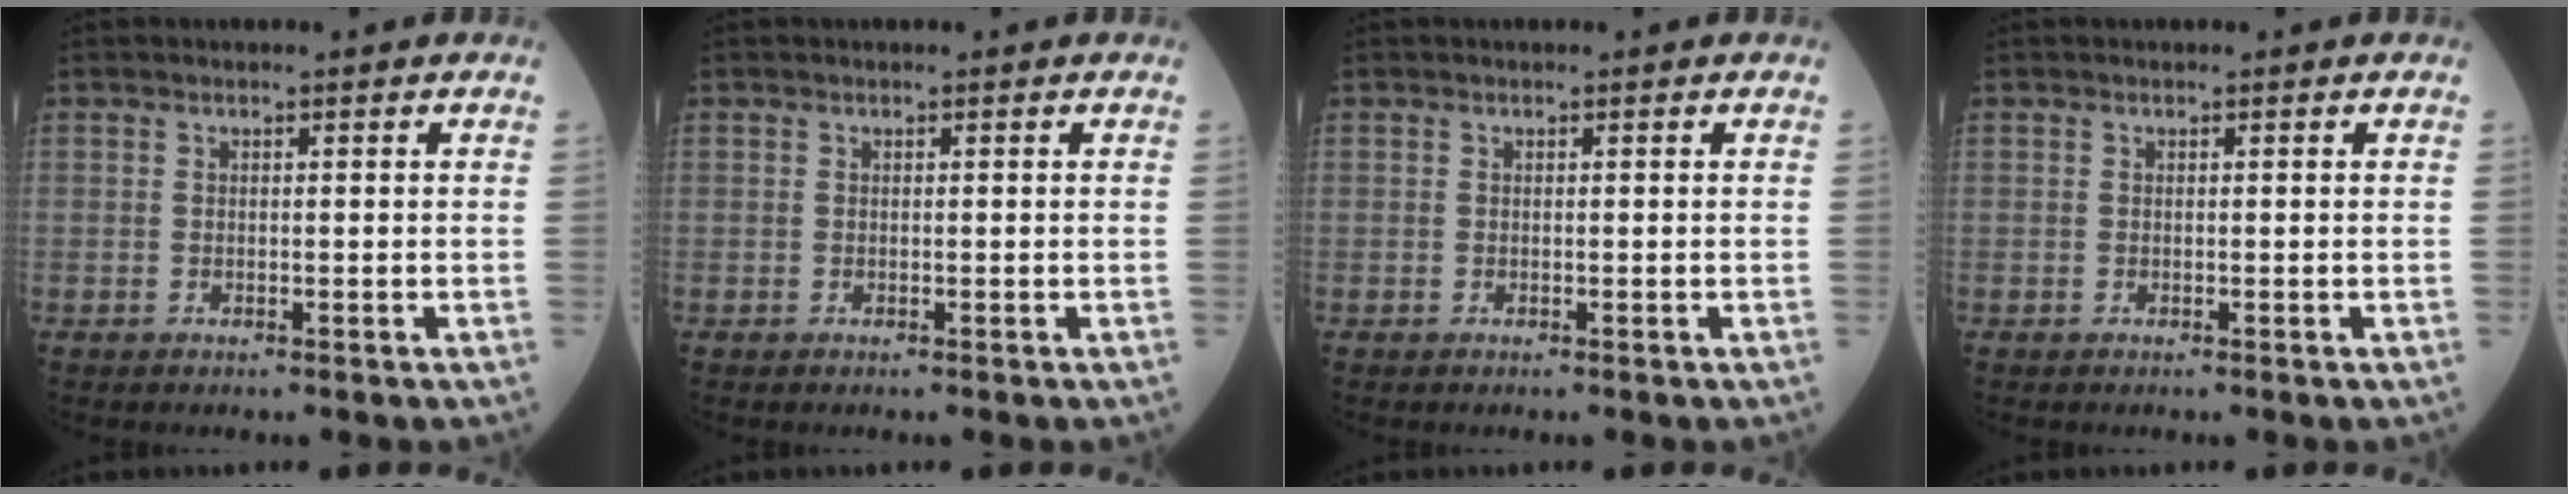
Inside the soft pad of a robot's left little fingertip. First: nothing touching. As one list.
[{"total": 0.0}, {"total": 0.0}, {"total": 0.0}]